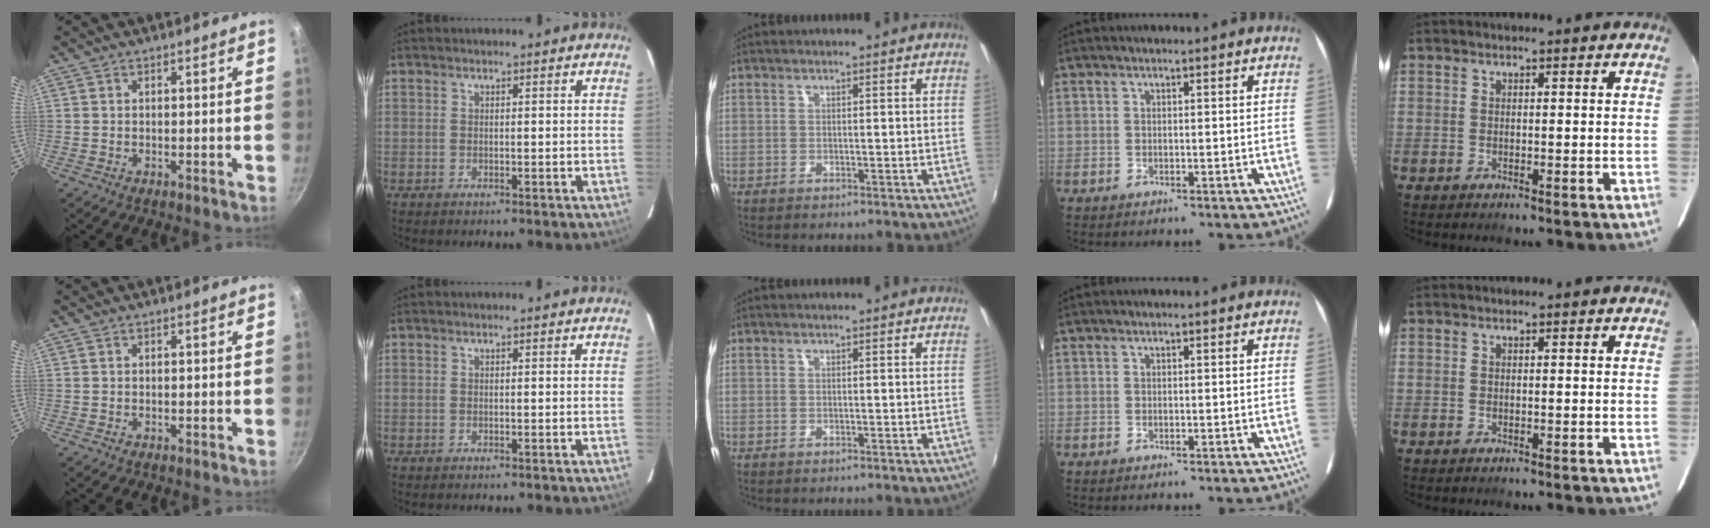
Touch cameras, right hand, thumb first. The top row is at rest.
{}